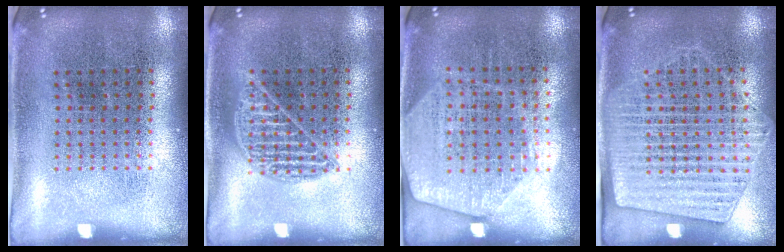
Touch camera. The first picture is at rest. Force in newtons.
{"total": 0.9, "press": 0.9, "slide": 0.1}
{"total": 2.0, "press": 1.7, "slide": 0.9}
{"total": 1.8, "press": 1.5, "slide": 1.0}